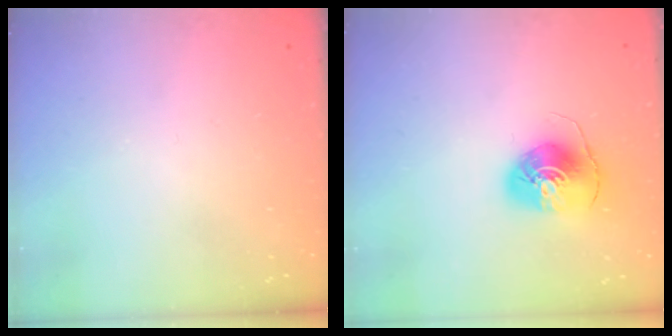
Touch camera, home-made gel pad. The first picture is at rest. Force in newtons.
{"total": 7.7, "press": 7.7, "slide": 0.7}